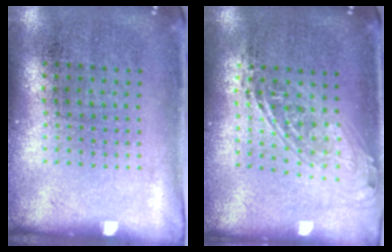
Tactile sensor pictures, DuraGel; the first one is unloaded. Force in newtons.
{"total": 1.7, "press": 1.3, "slide": 1.0}